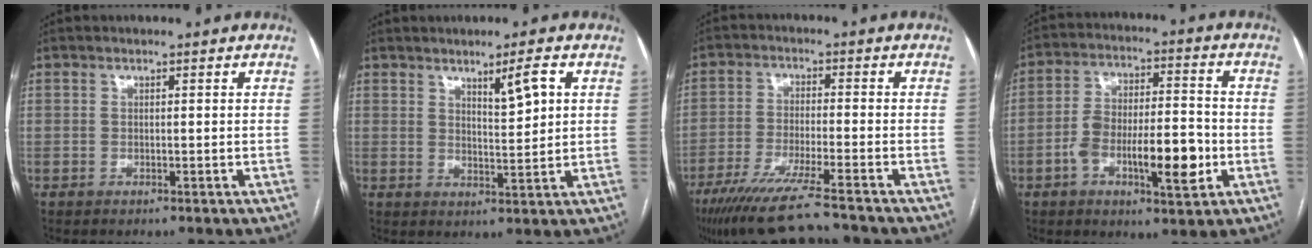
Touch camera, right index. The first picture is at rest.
{"total": 4.4, "force": [2.1, 0.5, 3.9], "torque": [-0.064, -0.007, 0.038]}
{"total": 14.3, "force": [-11.9, 0.2, 7.8], "torque": [-0.133, -0.040, -0.193]}
{"total": 12.5, "force": [-3.8, 3.7, 11.3], "torque": [-0.192, 0.016, -0.059]}